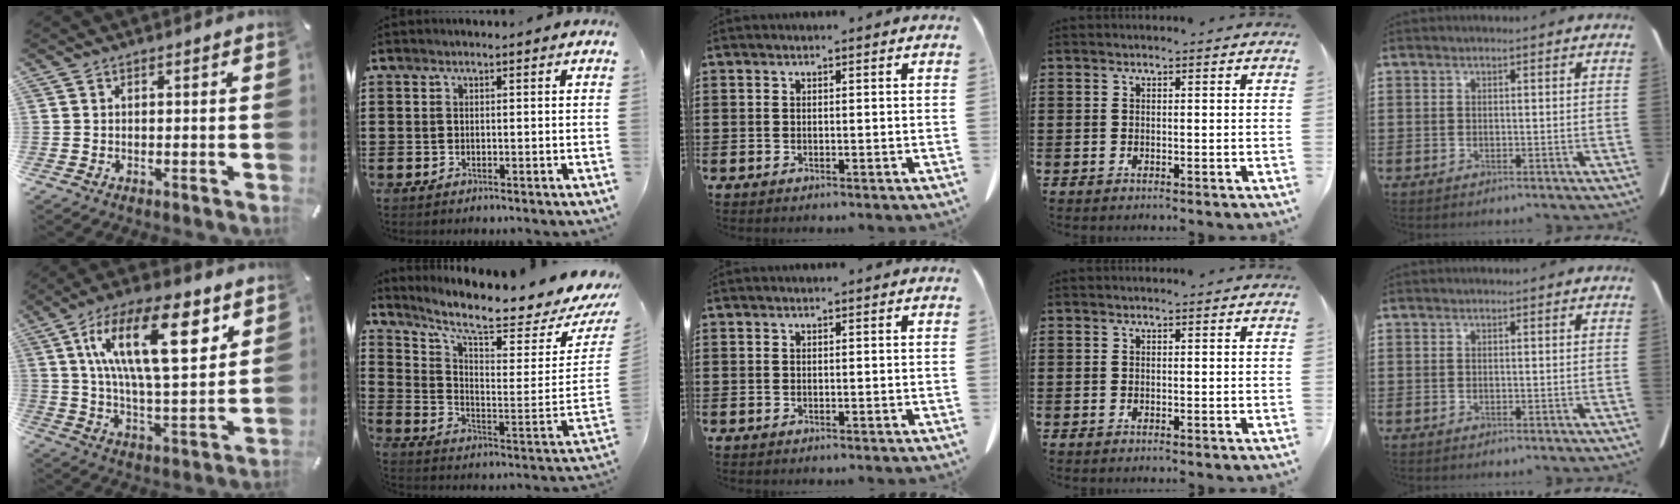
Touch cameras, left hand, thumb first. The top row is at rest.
{"thumb": {"total": 22.5, "force": [9.2, 9.1, 18.4], "torque": [-0.335, -0.020, 0.139]}, "index": {"total": 7.7, "force": [6.6, 0.7, 4.0], "torque": [-0.095, -0.067, 0.106]}}